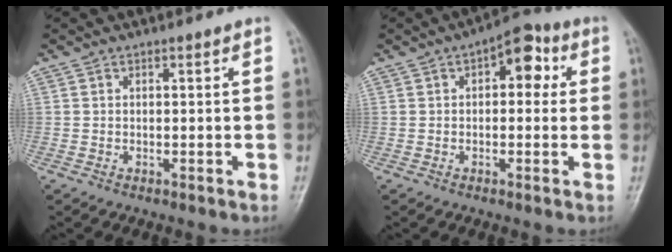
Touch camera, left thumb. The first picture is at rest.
{"total": 7.5, "force": [1.9, 4.2, 6.0], "torque": [-0.042, 0.016, 0.012]}